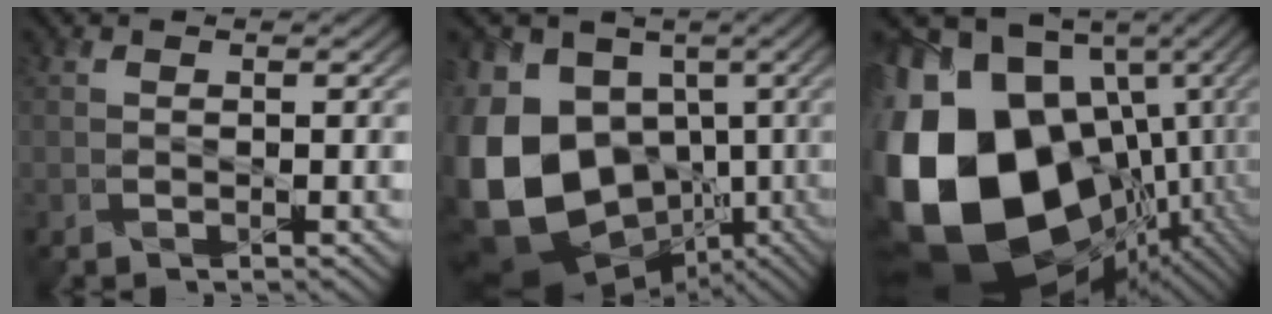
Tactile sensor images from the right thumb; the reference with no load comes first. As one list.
[{"total": 21.3, "force": [-4.0, 16.9, 12.3], "torque": [-0.298, -0.044, -0.066]}, {"total": 22.9, "force": [-3.2, 16.8, 15.3], "torque": [-0.371, -0.059, -0.021]}]